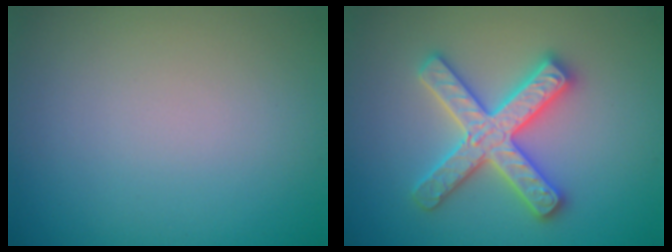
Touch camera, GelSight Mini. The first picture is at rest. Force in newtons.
{"total": 5.0, "press": 5.0, "slide": 0.8}